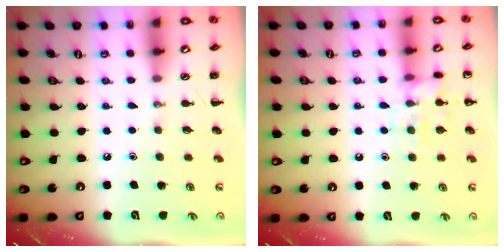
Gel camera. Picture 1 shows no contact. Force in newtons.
{"total": 10.0, "press": 10.0, "slide": 0.4}